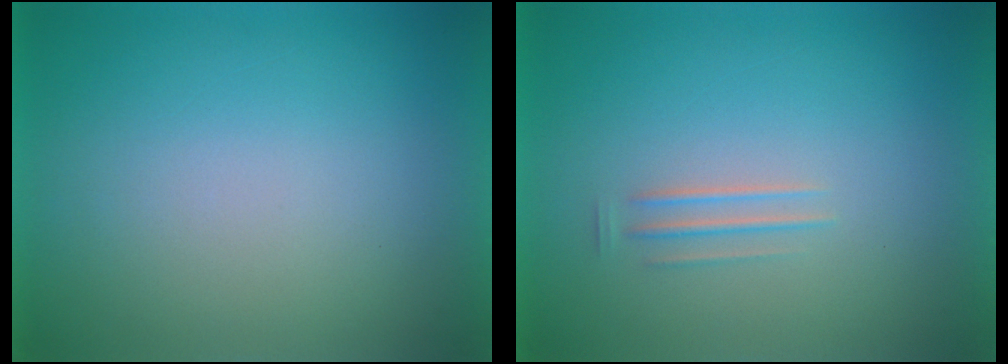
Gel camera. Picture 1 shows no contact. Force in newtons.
{"total": 1.6}